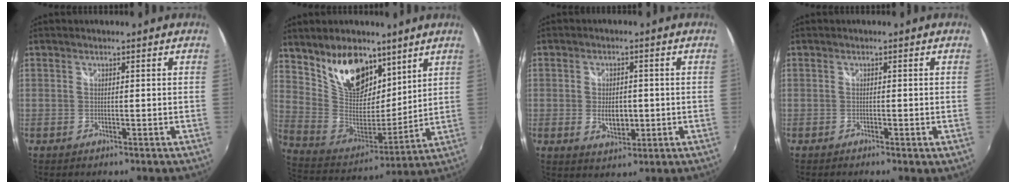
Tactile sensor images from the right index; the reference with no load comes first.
{"total": 17.3, "force": [10.8, 9.6, 9.4], "torque": [-0.188, 0.014, 0.215]}
{"total": 5.2, "force": [-0.7, 3.2, 4.0], "torque": [-0.071, -0.005, -0.006]}
{"total": 1.0, "force": [-0.5, 0.3, 0.9], "torque": [-0.014, -0.003, -0.008]}